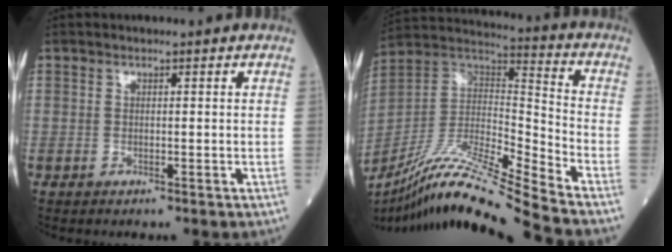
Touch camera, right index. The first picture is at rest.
{"total": 20.0, "force": [-17.0, -1.9, 10.5], "torque": [-0.215, -0.007, -0.314]}